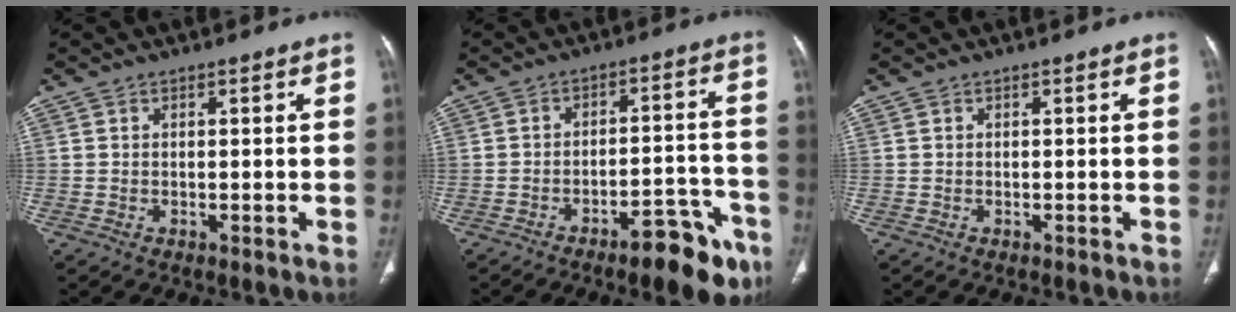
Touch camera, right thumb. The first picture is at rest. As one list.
[{"total": 12.1, "force": [-7.6, 4.0, 8.5], "torque": [-0.088, 0.057, -0.105]}, {"total": 0.0}]